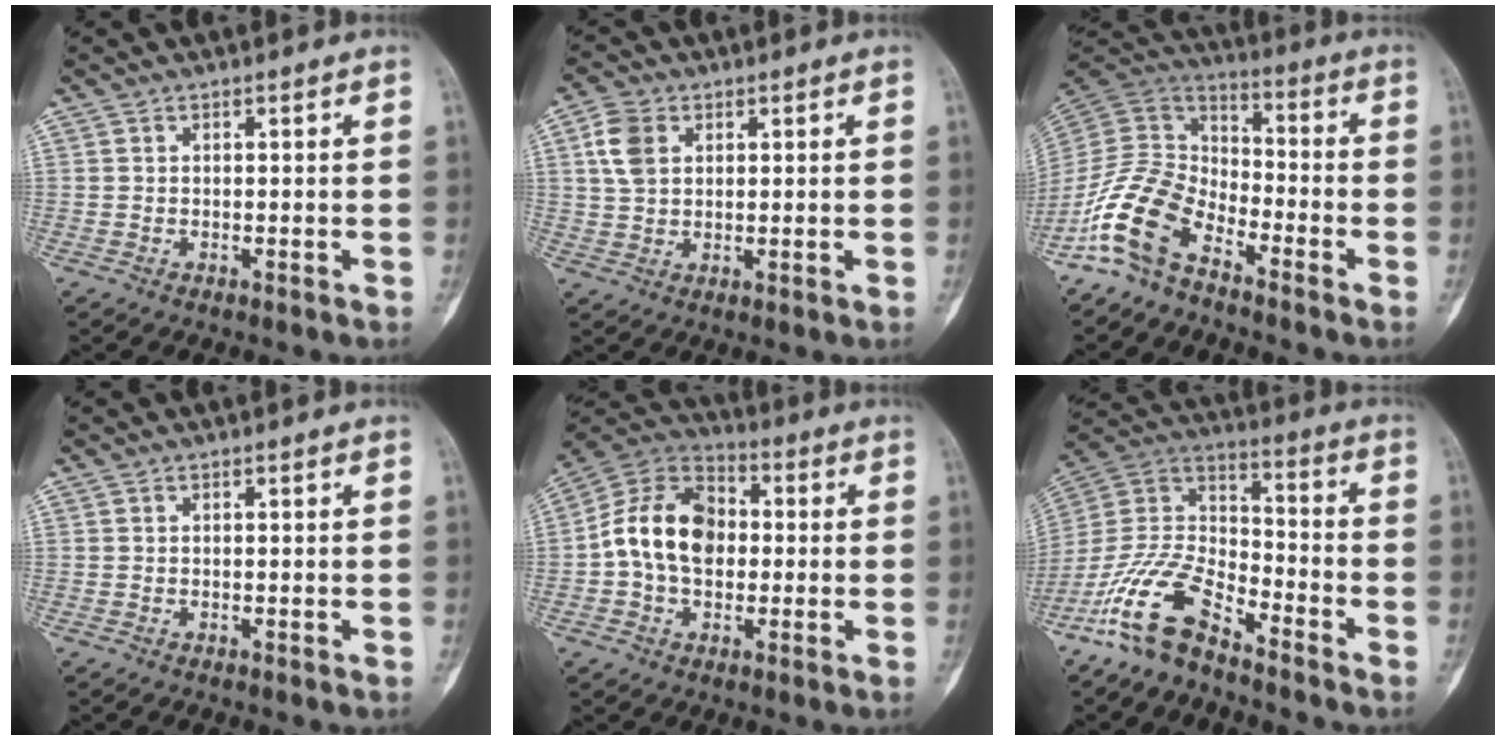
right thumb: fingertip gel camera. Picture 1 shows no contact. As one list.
[{"total": 6.2, "force": [2.0, 4.3, 3.9], "torque": [-0.071, 0.003, 0.038]}, {"total": 12.5, "force": [-8.3, 6.6, 6.7], "torque": [-0.127, 0.074, -0.180]}, {"total": 0.0}, {"total": 14.2, "force": [-0.1, 9.6, 10.4], "torque": [-0.176, 0.033, -0.013]}, {"total": 14.2, "force": [-10.2, 5.4, 8.2], "torque": [-0.156, 0.075, -0.208]}]